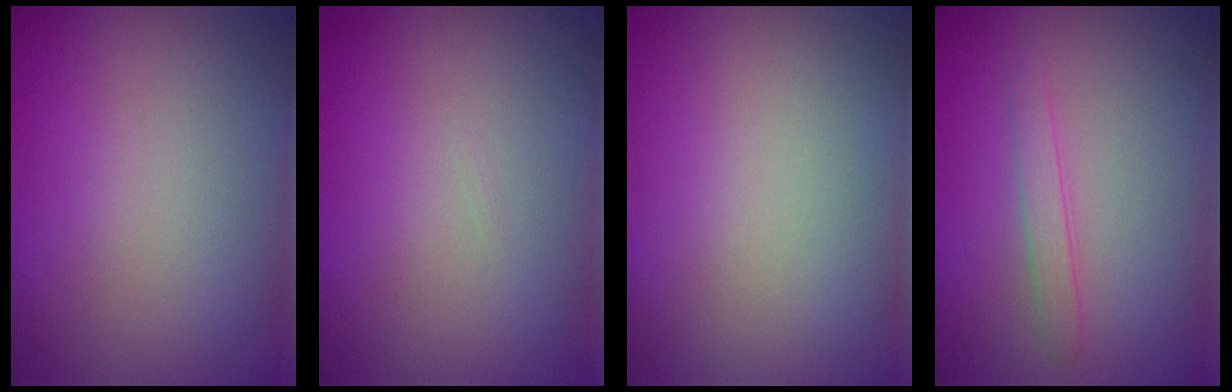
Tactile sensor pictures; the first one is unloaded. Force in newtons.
{"total": 0.0}
{"total": 0.0}
{"total": 1.3, "press": 1.3, "slide": 0.1}